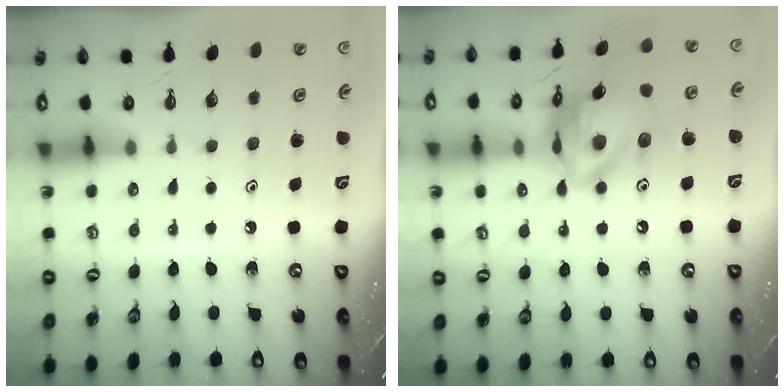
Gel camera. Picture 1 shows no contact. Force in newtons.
{"total": 18.0, "press": 17.9, "slide": 2.0}